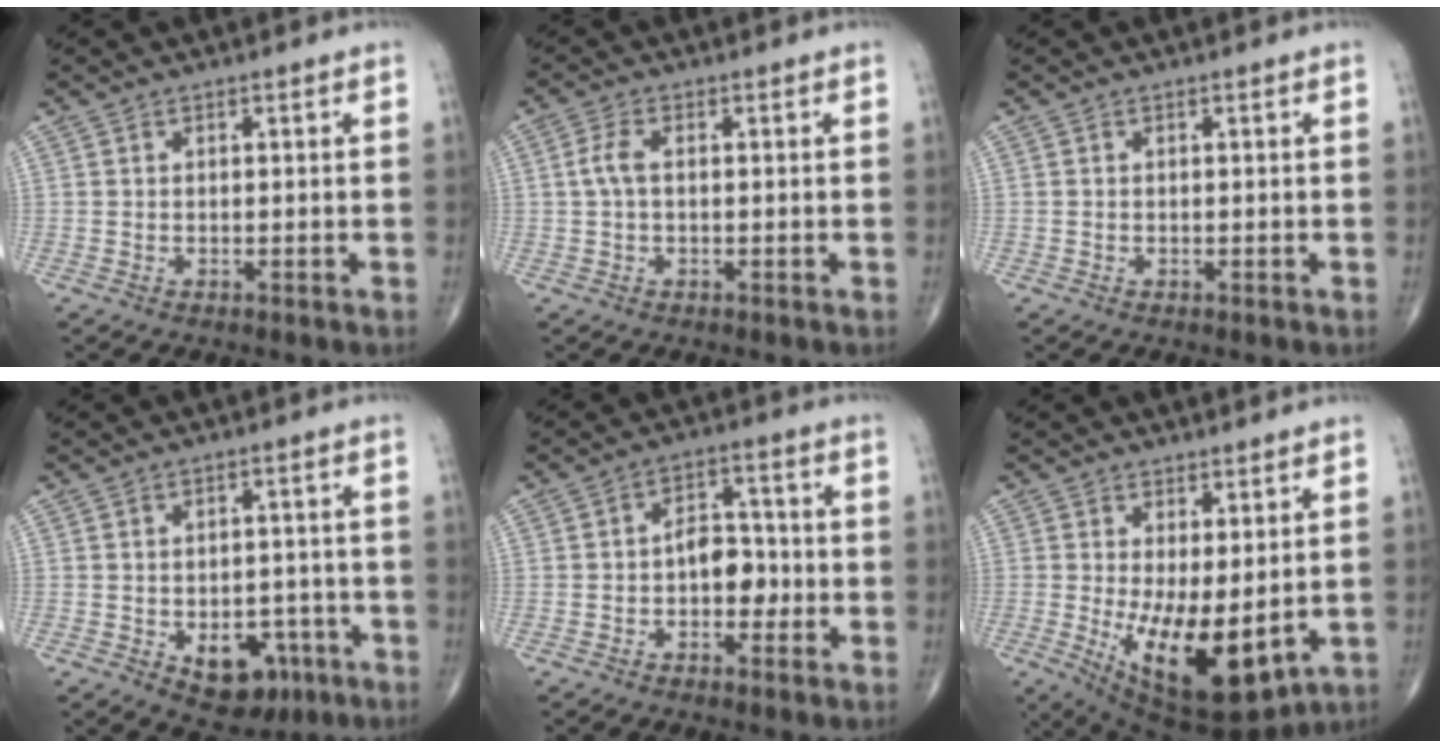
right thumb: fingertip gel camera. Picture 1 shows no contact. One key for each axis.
{"total": 3.2, "fx": 0.2, "fy": 1.6, "fz": 2.8, "tx": -0.069, "ty": 0.008, "tz": 0.001}
{"total": 0.0}
{"total": 9.3, "fx": -3.7, "fy": 6.1, "fz": 6.0, "tx": -0.045, "ty": 0.023, "tz": -0.038}
{"total": 6.9, "fx": -1.4, "fy": 4.4, "fz": 5.1, "tx": -0.047, "ty": 0.024, "tz": -0.030}
{"total": 14.4, "fx": -1.7, "fy": 6.1, "fz": 12.9, "tx": -0.206, "ty": -0.033, "tz": -0.003}